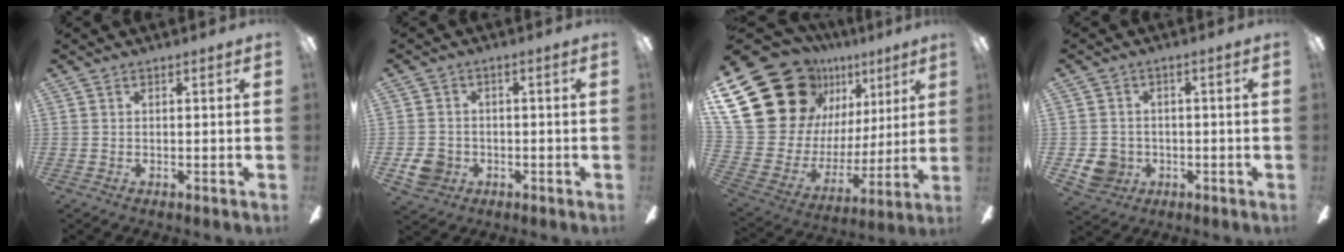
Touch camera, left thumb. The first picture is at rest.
{"total": 5.4, "force": [-1.9, 4.8, 1.7], "torque": [-0.041, 0.009, -0.034]}
{"total": 29.7, "force": [14.4, 20.6, 15.8], "torque": [-0.287, -0.099, 0.306]}
{"total": 5.8, "force": [-1.4, 5.5, 1.4], "torque": [-0.042, 0.009, -0.023]}